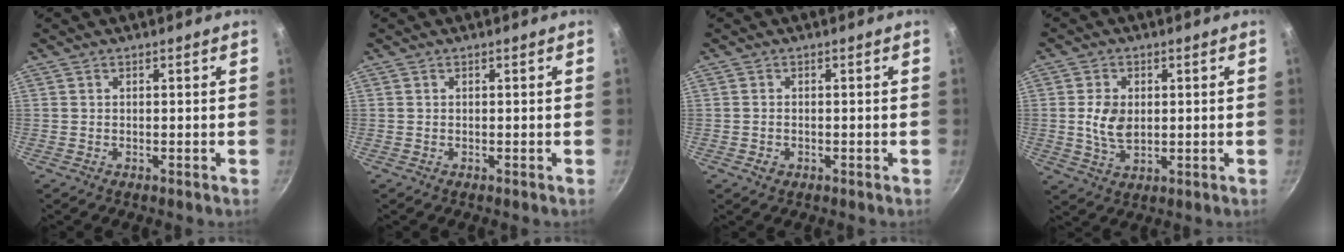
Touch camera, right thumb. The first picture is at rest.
{"total": 0.0}
{"total": 1.6, "force": [-0.6, 1.3, 0.8], "torque": [-0.013, 0.001, -0.009]}
{"total": 6.6, "force": [0.6, 4.4, 4.9], "torque": [-0.085, -0.008, 0.013]}